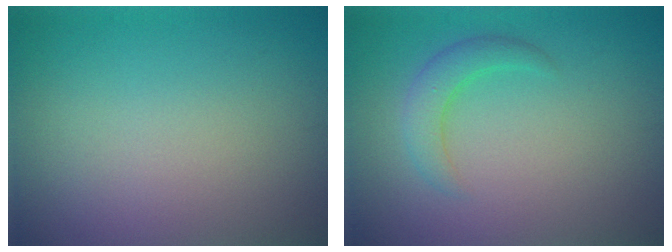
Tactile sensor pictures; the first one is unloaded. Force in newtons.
{"total": 2.5, "press": 2.5, "slide": 0.2}